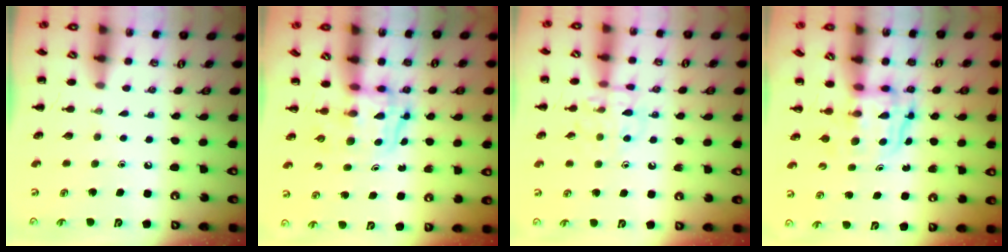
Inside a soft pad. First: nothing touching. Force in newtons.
{"total": 3.4, "press": 3.3, "slide": 0.6}
{"total": 10.4, "press": 10.3, "slide": 0.7}
{"total": 3.6, "press": 3.6, "slide": 0.4}